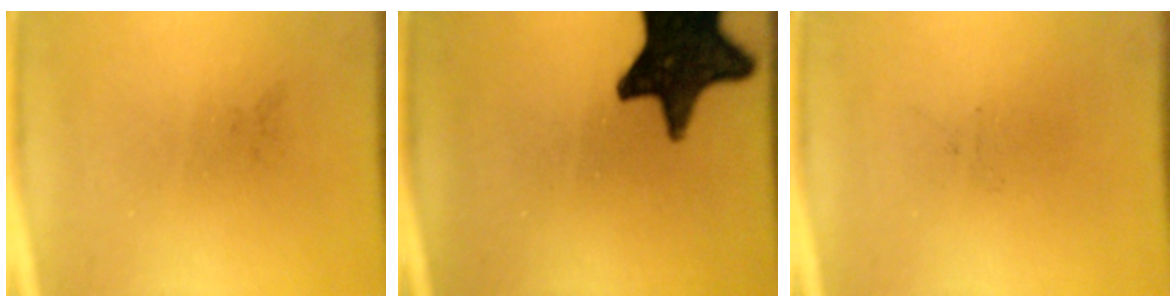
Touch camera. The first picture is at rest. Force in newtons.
{"total": 16.1}
{"total": 0.0}